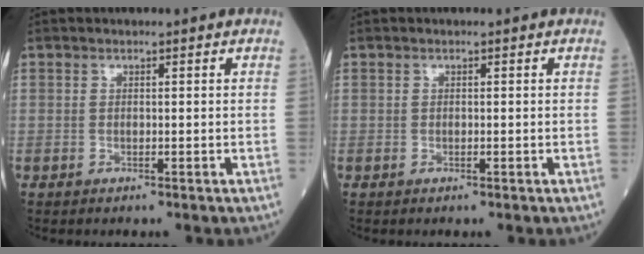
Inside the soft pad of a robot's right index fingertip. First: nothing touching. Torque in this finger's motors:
{"motor_torque": [-0.06, 0.08, -0.05, -0.01]}